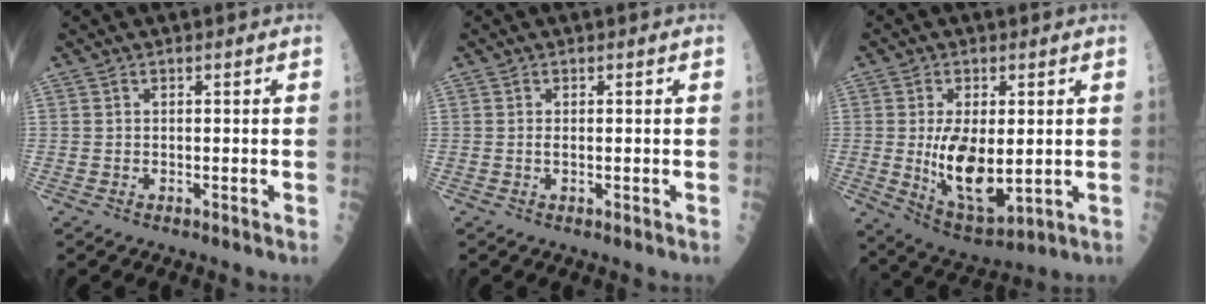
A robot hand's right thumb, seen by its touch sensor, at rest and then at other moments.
{"total": 0.7, "force": [0.0, 0.2, 0.6], "torque": [-0.014, -0.002, 0.001]}
{"total": 12.6, "force": [-0.1, 6.2, 11.0], "torque": [-0.179, -0.021, 0.017]}